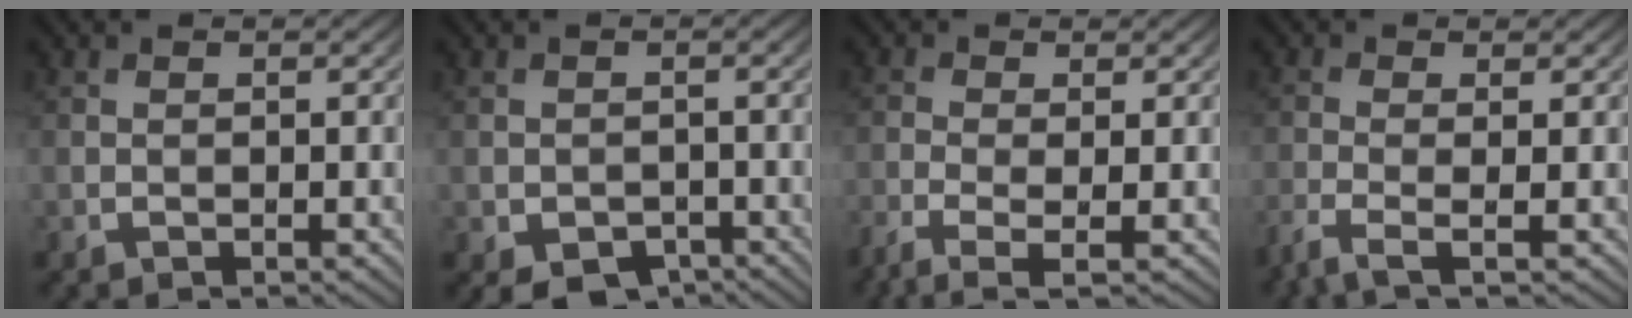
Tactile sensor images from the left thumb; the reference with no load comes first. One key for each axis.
{"total": 3.2, "fx": -2.2, "fy": 1.9, "fz": 1.3, "tx": -0.017, "ty": -0.006, "tz": -0.035}
{"total": 4.1, "fx": -2.3, "fy": 1.3, "fz": 3.1, "tx": -0.078, "ty": -0.010, "tz": -0.049}
{"total": 3.0, "fx": -1.8, "fy": 0.6, "fz": 2.3, "tx": -0.052, "ty": -0.005, "tz": -0.049}